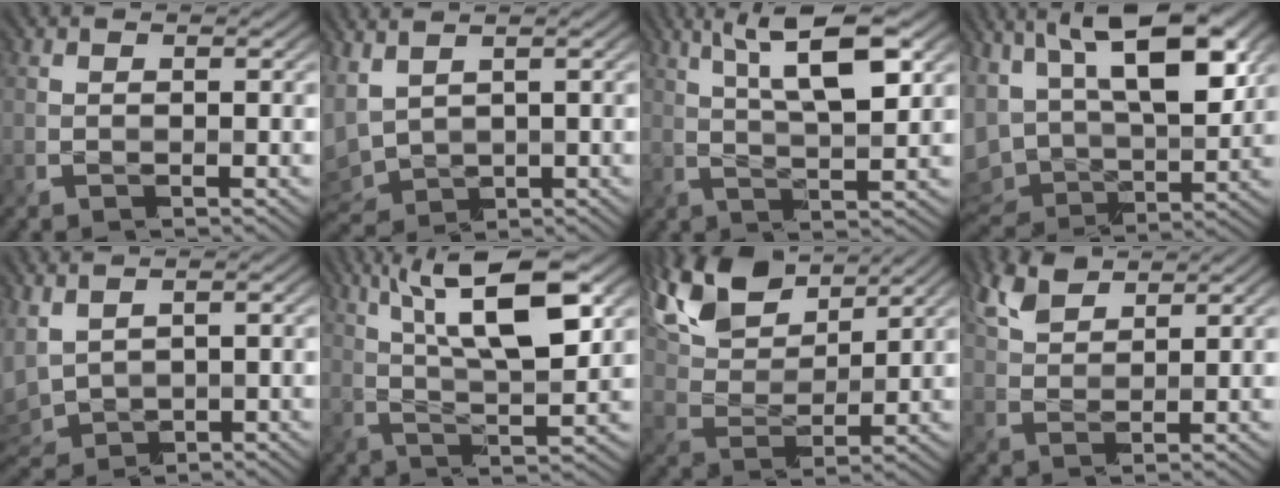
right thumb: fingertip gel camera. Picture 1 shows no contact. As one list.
[{"total": 5.0, "force": [1.3, 2.8, 3.9], "torque": [-0.125, 0.004, 0.026]}, {"total": 9.4, "force": [4.0, 2.2, 8.2], "torque": [-0.130, 0.011, 0.060]}, {"total": 16.0, "force": [5.8, 8.0, 12.6], "torque": [-0.239, 0.010, 0.085]}, {"total": 4.7, "force": [1.1, 2.7, 3.7], "torque": [-0.115, 0.004, 0.023]}, {"total": 12.9, "force": [5.6, 3.6, 11.1], "torque": [-0.184, 0.007, 0.089]}, {"total": 12.0, "force": [8.1, 5.4, 7.2], "torque": [-0.181, 0.026, 0.147]}, {"total": 5.0, "force": [3.3, 2.3, 2.9], "torque": [-0.077, 0.009, 0.070]}]